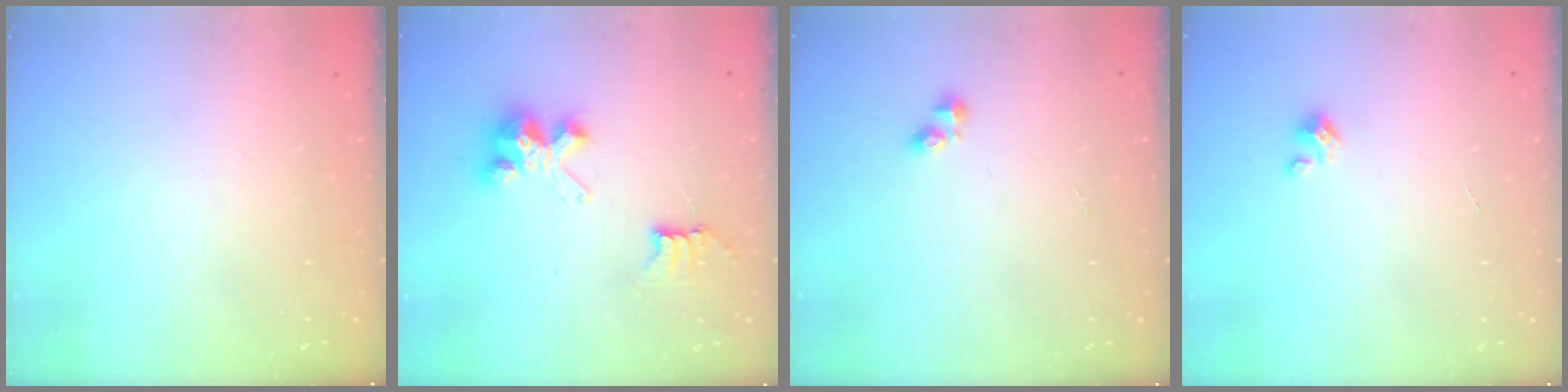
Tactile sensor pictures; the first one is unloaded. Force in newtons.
{"total": 7.0, "press": 7.0, "slide": 0.2}
{"total": 2.6, "press": 2.6, "slide": 0.4}
{"total": 1.5, "press": 1.5, "slide": 0.1}